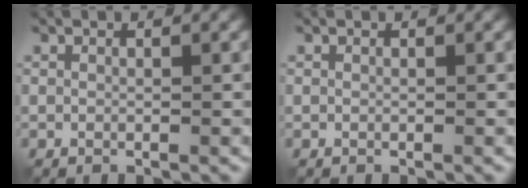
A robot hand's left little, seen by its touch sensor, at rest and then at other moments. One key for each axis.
{"total": 0.0}